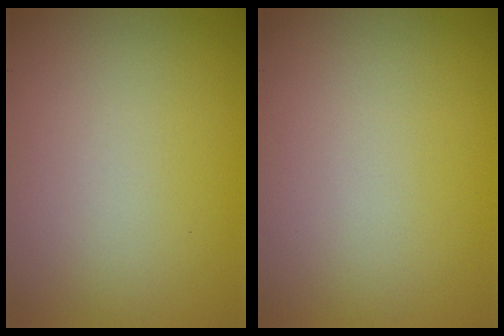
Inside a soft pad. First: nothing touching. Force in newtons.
{"total": 0.0}